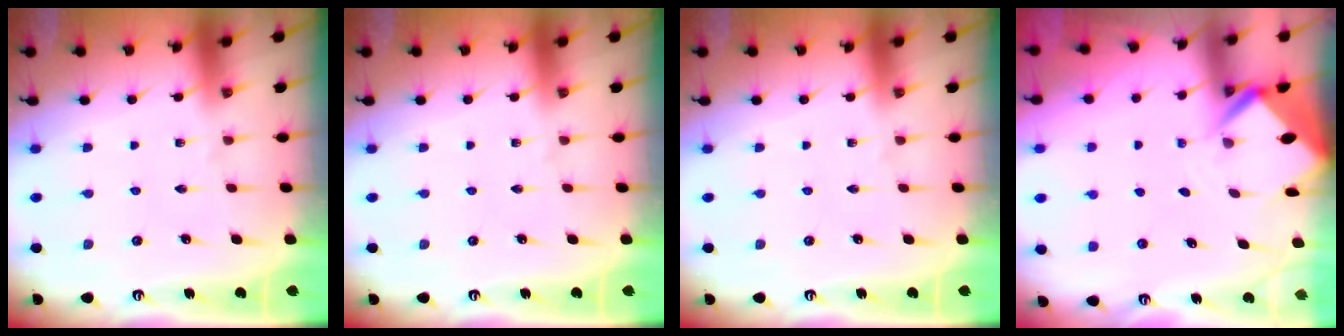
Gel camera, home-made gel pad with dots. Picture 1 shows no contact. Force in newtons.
{"total": 0.0}
{"total": 0.0}
{"total": 3.5, "press": 3.5, "slide": 0.2}